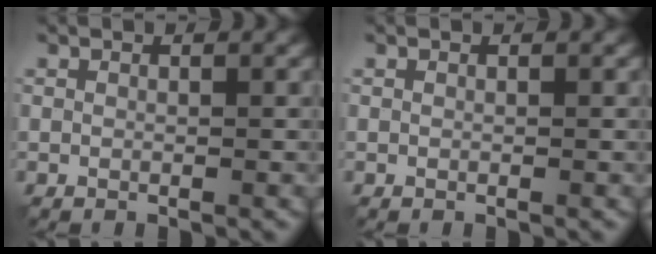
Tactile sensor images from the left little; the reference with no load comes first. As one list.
[{"total": 0.0}]